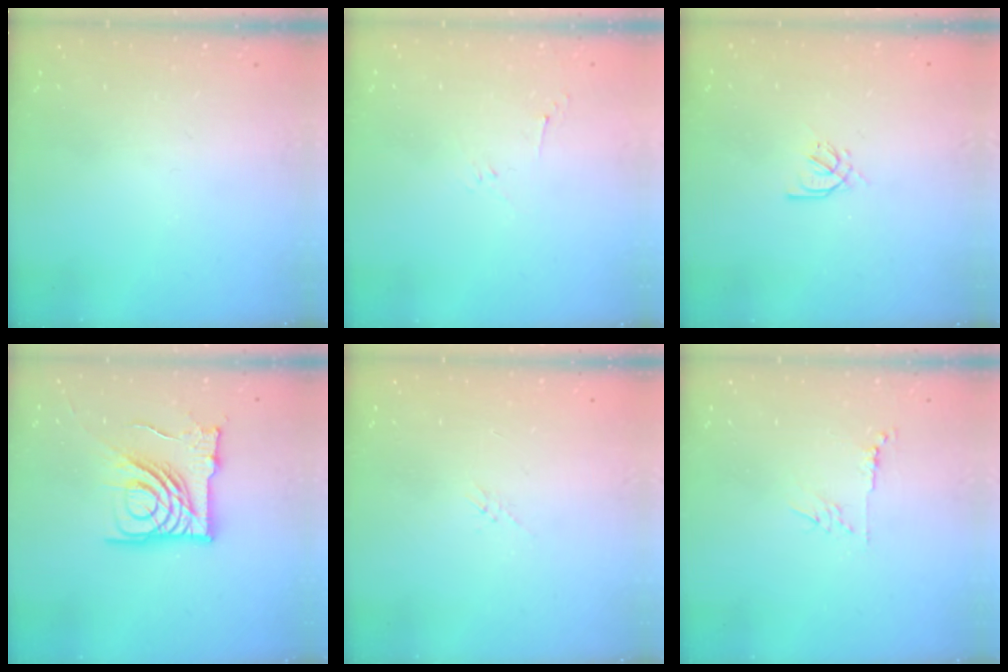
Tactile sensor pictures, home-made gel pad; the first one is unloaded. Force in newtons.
{"total": 2.8, "press": 2.7, "slide": 0.6}
{"total": 2.4, "press": 2.4, "slide": 0.5}
{"total": 15.9, "press": 15.9, "slide": 1.7}
{"total": 0.5, "press": 0.5, "slide": 0.2}
{"total": 5.5, "press": 5.5, "slide": 0.7}